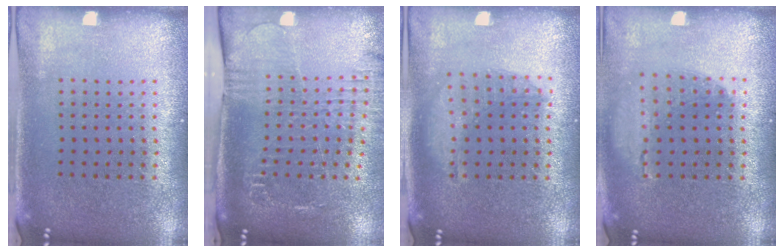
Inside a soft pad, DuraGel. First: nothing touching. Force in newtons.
{"total": 2.1, "press": 1.9, "slide": 0.9}
{"total": 1.4, "press": 1.4, "slide": 0.4}
{"total": 1.1, "press": 1.1, "slide": 0.2}